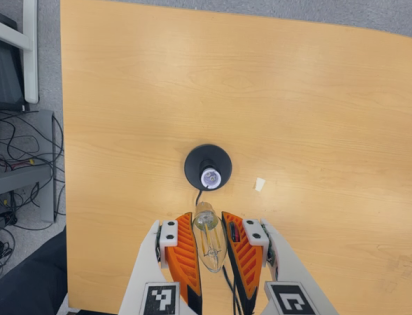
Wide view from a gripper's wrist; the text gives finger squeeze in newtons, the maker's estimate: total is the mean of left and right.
{"total": 17.6, "left": 18.8, "right": 16.4}